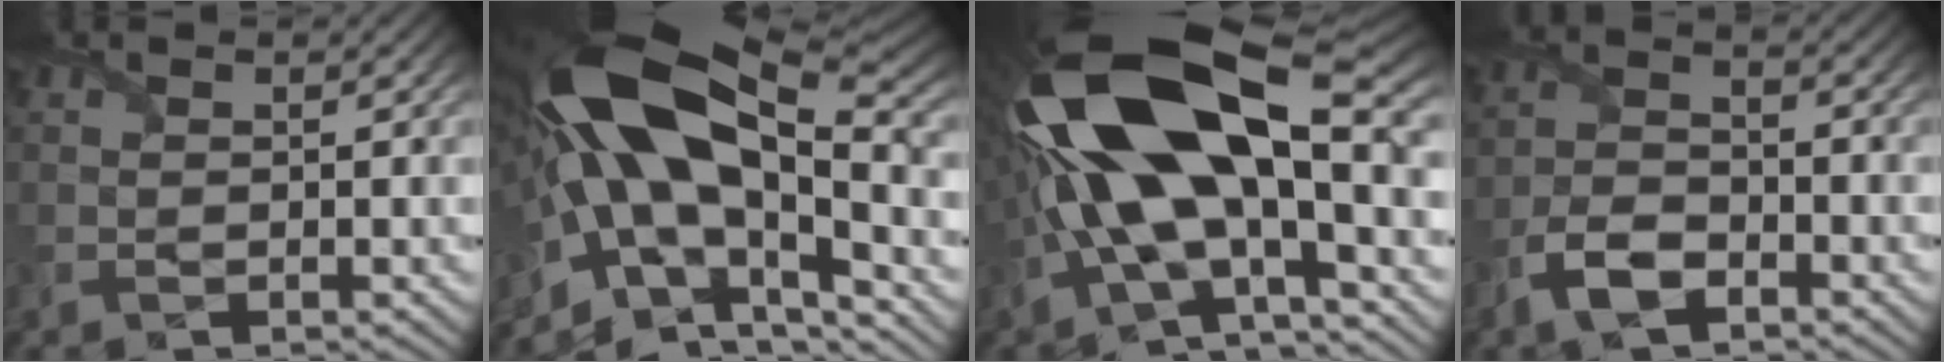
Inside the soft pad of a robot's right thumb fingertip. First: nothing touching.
{"total": 19.6, "force": [-0.8, 9.9, 16.9], "torque": [-0.331, -0.006, -0.011]}
{"total": 20.7, "force": [0.6, 9.6, 18.3], "torque": [-0.365, -0.009, 0.020]}
{"total": 5.7, "force": [-3.4, 2.7, 3.7], "torque": [-0.082, -0.003, -0.078]}